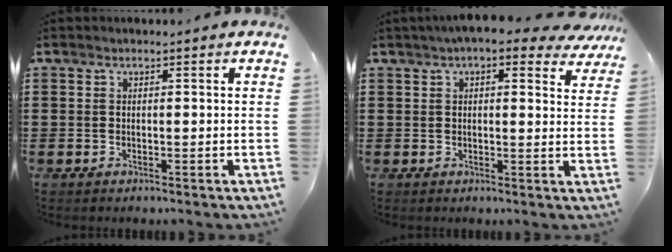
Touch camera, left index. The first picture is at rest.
{"total": 4.9, "force": [3.8, 1.3, 2.8], "torque": [-0.058, -0.005, 0.066]}